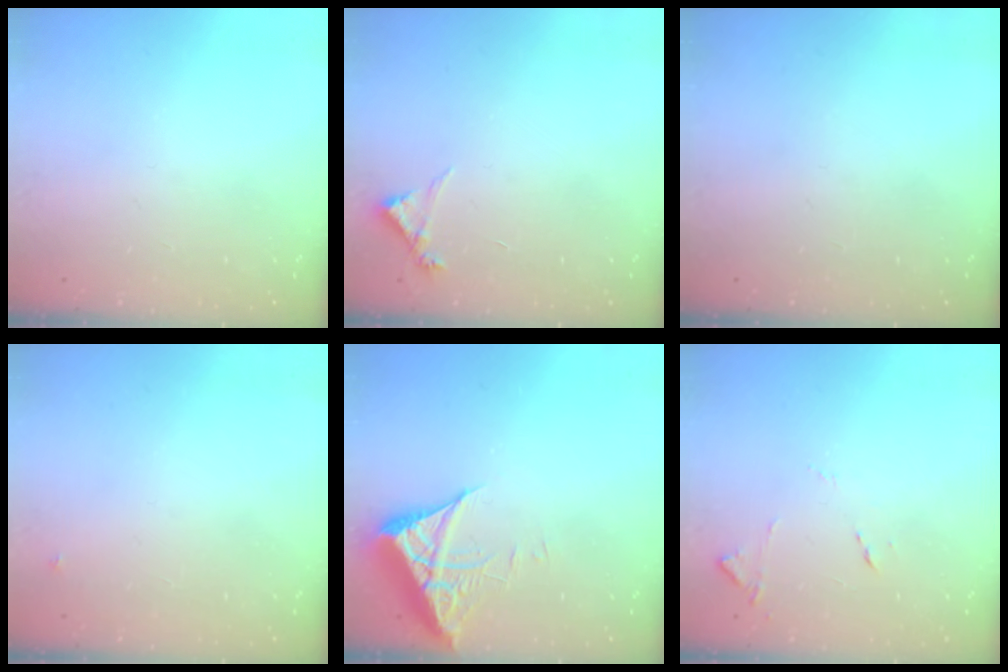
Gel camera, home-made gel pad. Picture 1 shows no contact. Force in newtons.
{"total": 5.0, "press": 5.0, "slide": 0.5}
{"total": 0.0}
{"total": 3.1, "press": 3.1, "slide": 0.3}
{"total": 6.1, "press": 6.1, "slide": 0.7}
{"total": 8.2, "press": 8.2, "slide": 0.6}